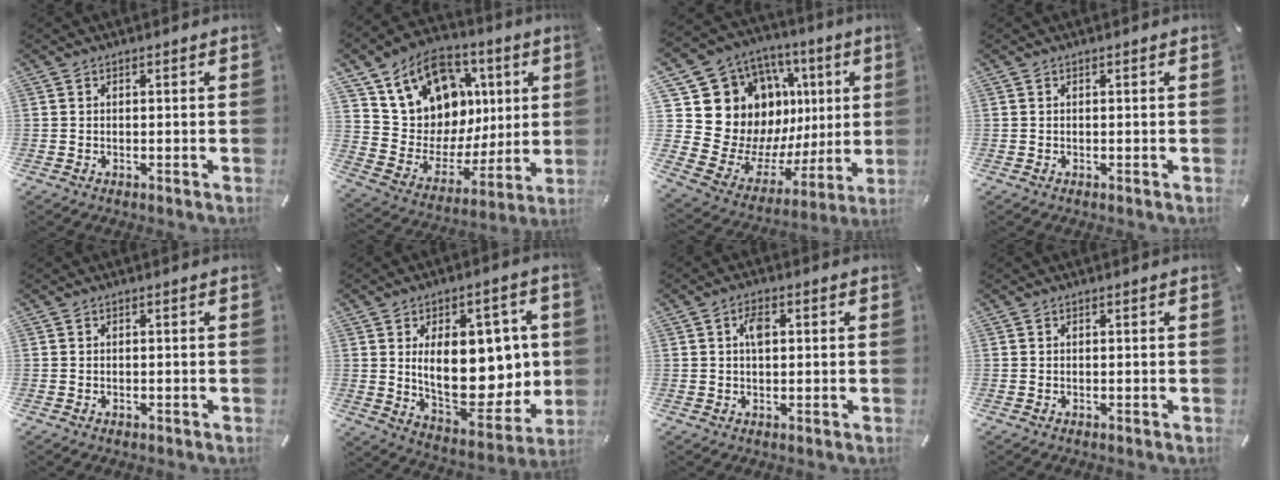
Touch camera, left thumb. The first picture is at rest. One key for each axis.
{"total": 14.2, "fx": 7.5, "fy": 11.3, "fz": 4.0, "tx": -0.070, "ty": -0.061, "tz": 0.149}
{"total": 18.6, "fx": 5.9, "fy": 15.5, "fz": 8.3, "tx": -0.092, "ty": -0.094, "tz": 0.151}
{"total": 0.0}
{"total": 0.6, "fx": -0.2, "fy": 0.5, "fz": 0.2, "tx": -0.002, "ty": 0.003, "tz": -0.006}
{"total": 20.5, "fx": 2.6, "fy": 11.8, "fz": 16.6, "tx": -0.254, "ty": -0.029, "tz": 0.049}
{"total": 3.5, "fx": 0.7, "fy": 1.9, "fz": 2.9, "tx": -0.052, "ty": 0.005, "tz": 0.008}
{"total": 0.0}